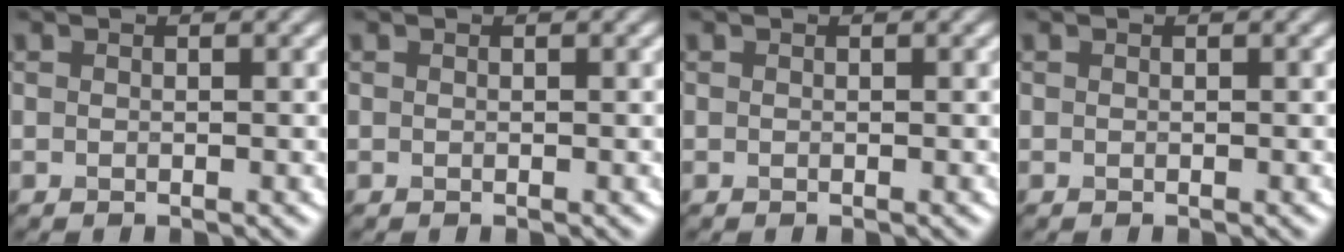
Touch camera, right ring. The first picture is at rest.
{"total": 0.0}
{"total": 0.0}
{"total": 0.0}